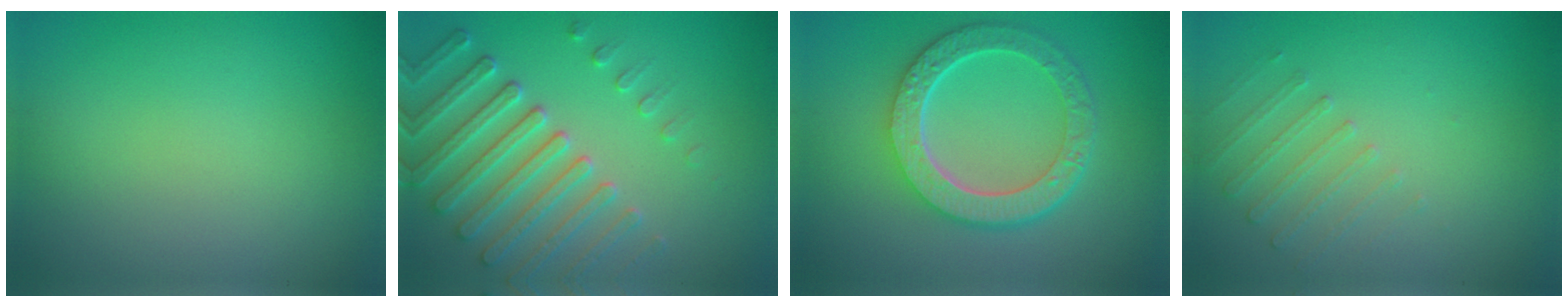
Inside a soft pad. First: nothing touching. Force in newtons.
{"total": 5.1, "press": 4.9, "slide": 1.3}
{"total": 6.8, "press": 5.0, "slide": 4.6}
{"total": 1.5, "press": 1.0, "slide": 1.1}